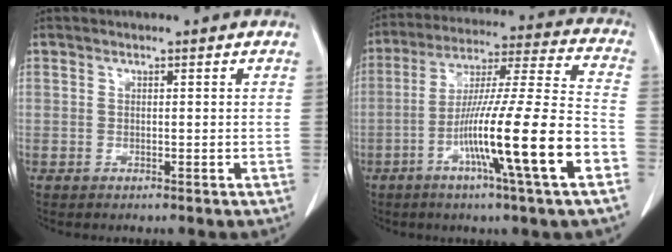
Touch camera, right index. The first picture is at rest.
{"total": 19.1, "force": [-7.3, -0.6, 17.6], "torque": [-0.300, -0.014, -0.125]}